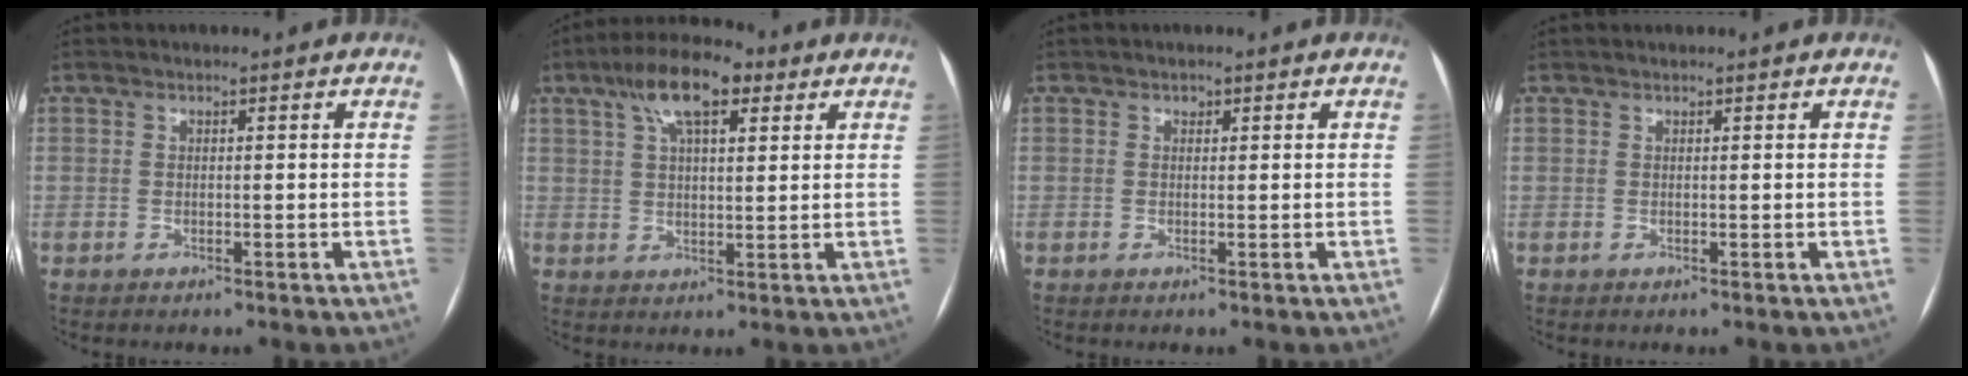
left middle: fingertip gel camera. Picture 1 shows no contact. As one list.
[{"total": 9.9, "force": [5.1, 3.3, 7.7], "torque": [-0.141, 0.027, 0.086]}, {"total": 0.5, "force": [0.3, 0.4, 0.2], "torque": [-0.001, -0.001, 0.003]}, {"total": 0.0}]